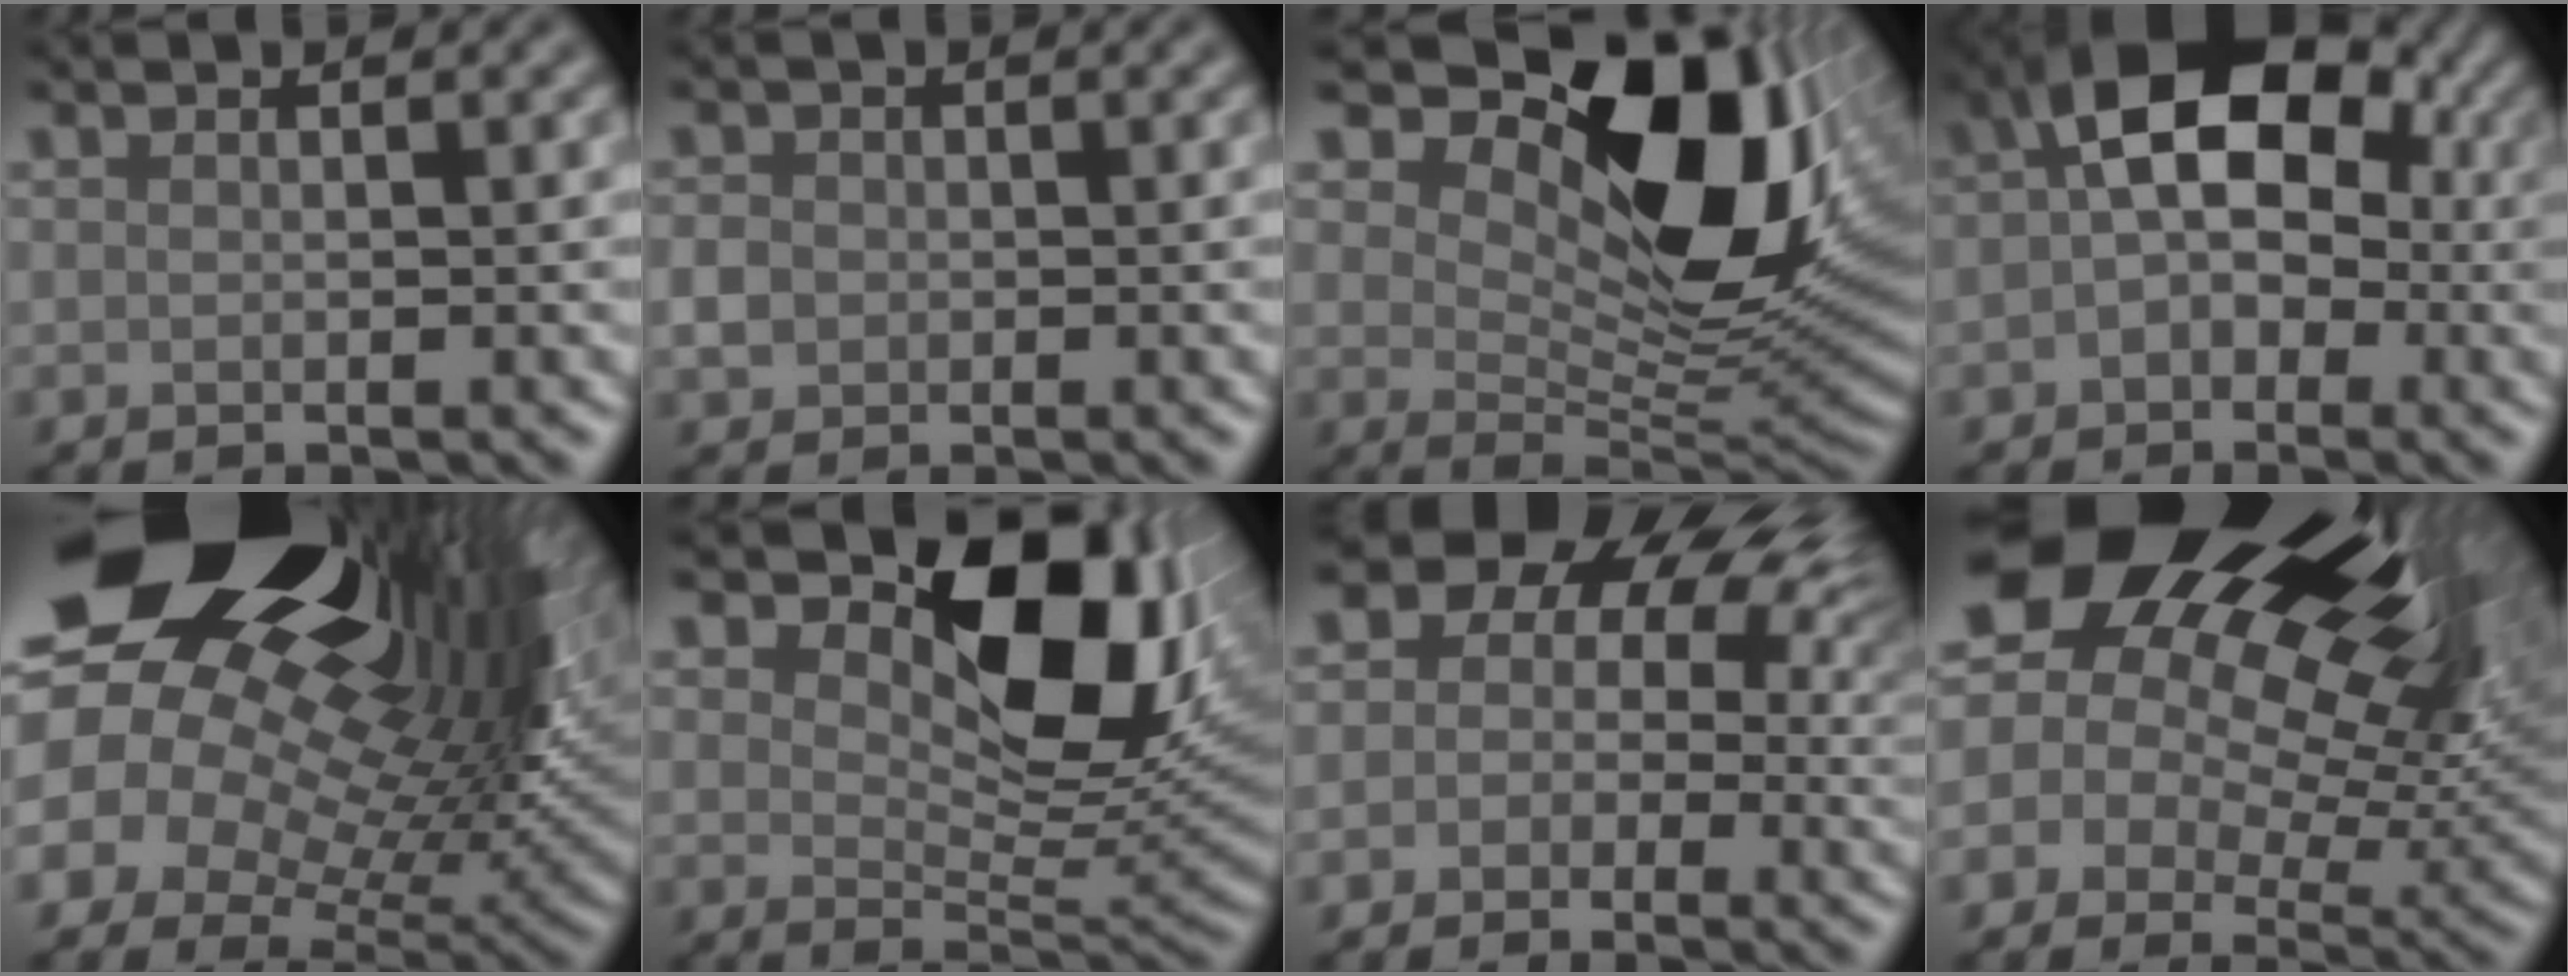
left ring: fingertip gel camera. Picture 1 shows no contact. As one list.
[{"total": 1.6, "force": [-0.3, 1.5, 0.6], "torque": [-0.011, -0.001, -0.010]}, {"total": 13.3, "force": [5.9, 6.8, 9.7], "torque": [-0.141, -0.003, 0.103]}, {"total": 9.4, "force": [1.2, 6.1, 7.0], "torque": [-0.086, 0.030, -0.002]}, {"total": 22.7, "force": [9.0, 14.3, 15.2], "torque": [-0.287, 0.025, 0.157]}, {"total": 11.3, "force": [4.6, 5.8, 8.6], "torque": [-0.123, -0.006, 0.075]}, {"total": 9.4, "force": [2.9, 7.1, 5.4], "torque": [-0.049, 0.035, 0.009]}, {"total": 21.5, "force": [11.1, 11.5, 14.3], "torque": [-0.250, 0.069, 0.177]}]